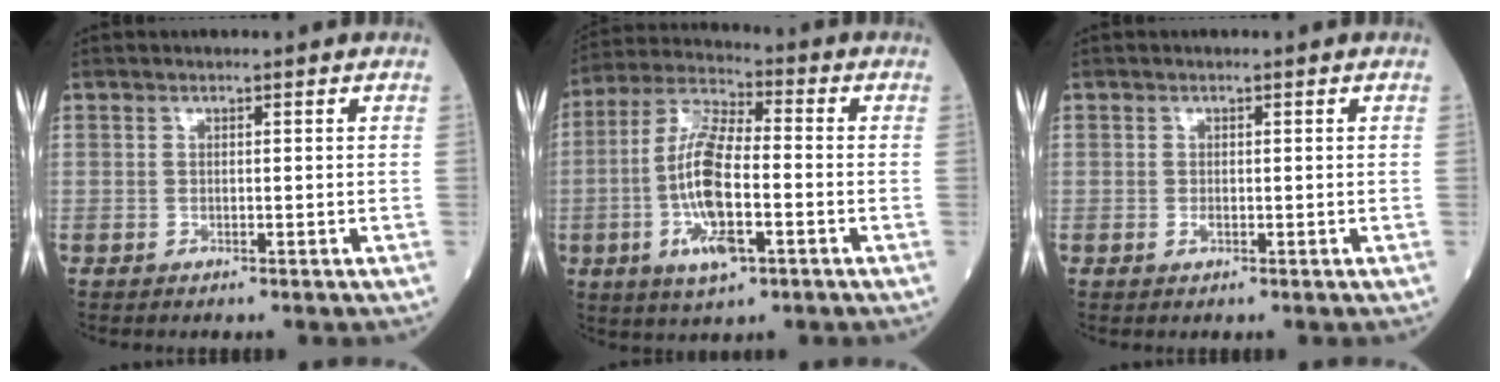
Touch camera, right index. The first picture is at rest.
{"total": 13.1, "force": [-3.1, 3.5, 12.3], "torque": [-0.253, -0.003, -0.057]}
{"total": 0.7, "force": [-0.3, 0.3, 0.5], "torque": [-0.012, 0.000, -0.004]}